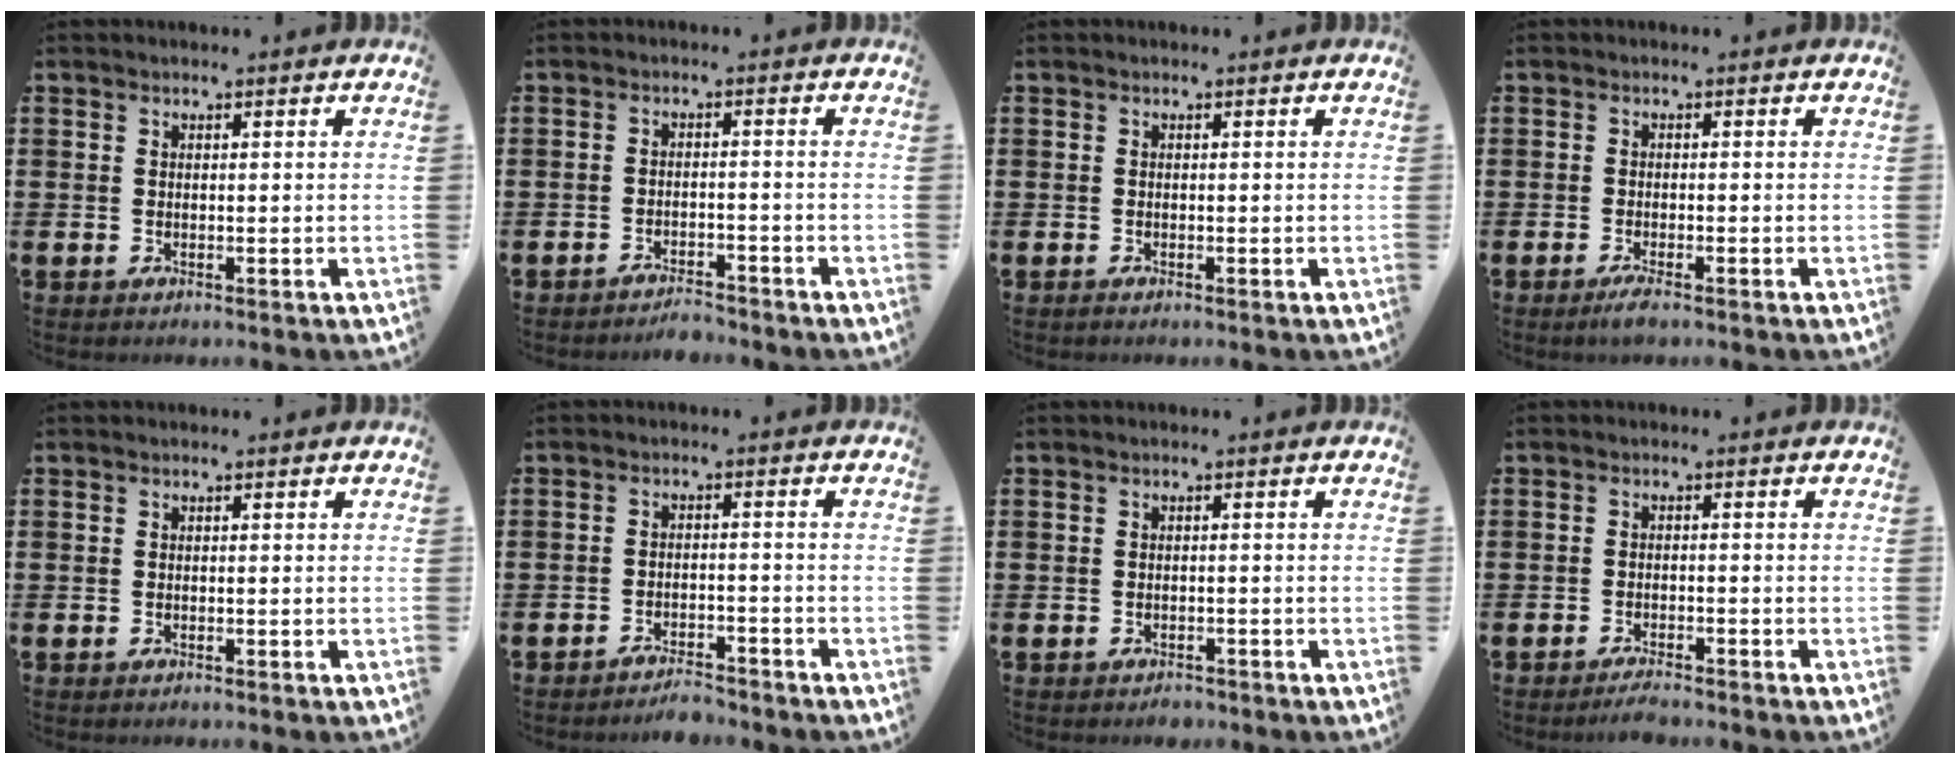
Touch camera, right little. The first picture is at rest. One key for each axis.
{"total": 2.1, "fx": -2.1, "fy": 0.2, "fz": 0.1, "tx": -0.008, "ty": 0.005, "tz": -0.045}
{"total": 0.0}
{"total": 1.7, "fx": -0.9, "fy": 0.3, "fz": 1.4, "tx": -0.024, "ty": 0.000, "tz": -0.017}
{"total": 0.0}
{"total": 2.5, "fx": -2.4, "fy": 0.2, "fz": 0.3, "tx": -0.010, "ty": 0.007, "tz": -0.051}
{"total": 0.6, "fx": -0.6, "fy": 0.3, "fz": 0.0, "tx": -0.003, "ty": -0.001, "tz": -0.013}
{"total": 1.8, "fx": -1.6, "fy": 0.1, "fz": 0.6, "tx": -0.013, "ty": 0.004, "tz": -0.032}